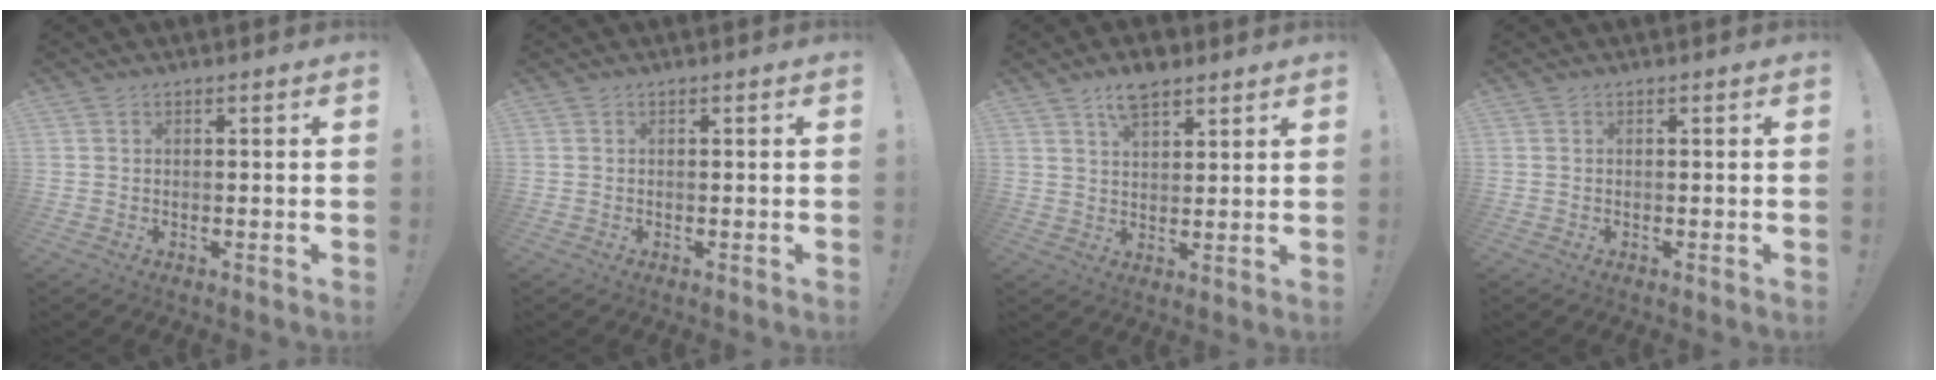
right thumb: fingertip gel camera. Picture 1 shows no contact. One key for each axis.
{"total": 0.0}
{"total": 7.2, "fx": 5.2, "fy": 3.3, "fz": 3.8, "tx": -0.056, "ty": -0.022, "tz": 0.092}
{"total": 0.0}